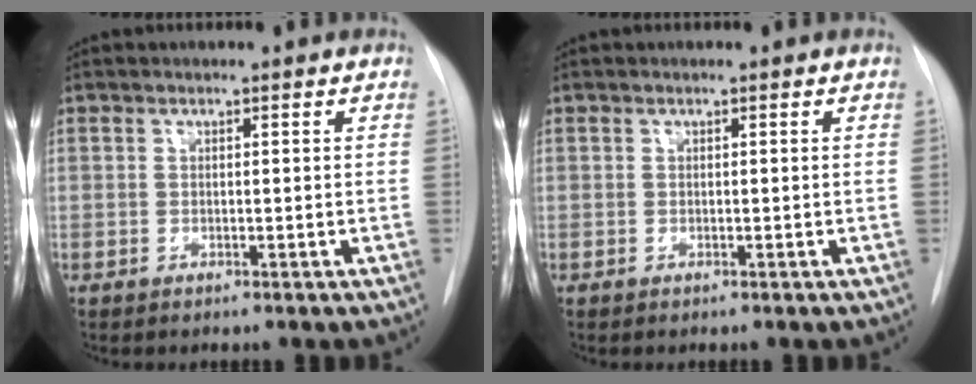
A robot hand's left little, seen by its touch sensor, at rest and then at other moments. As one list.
[{"total": 0.0}]